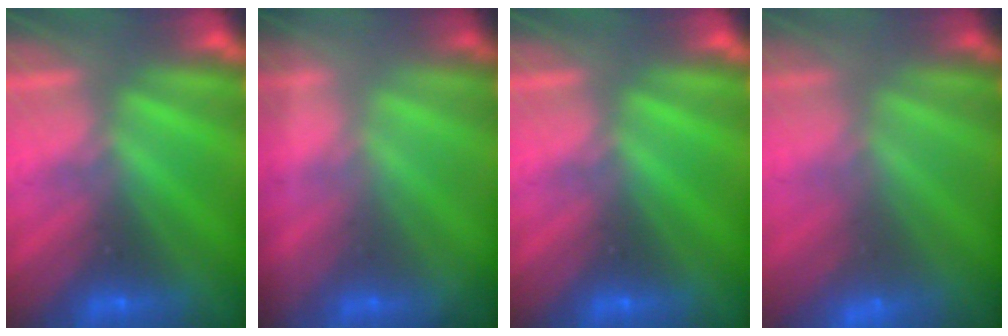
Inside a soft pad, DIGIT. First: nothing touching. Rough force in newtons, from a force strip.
{"total": 1.8}
{"total": 0.0}
{"total": 3.0}